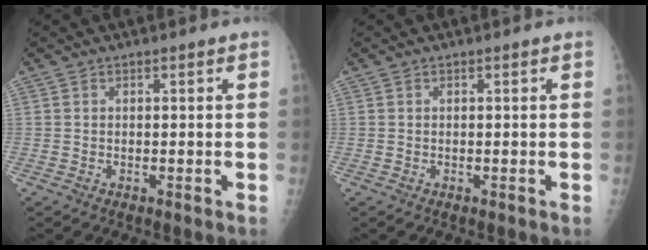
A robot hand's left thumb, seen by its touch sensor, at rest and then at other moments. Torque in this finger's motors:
{"motor_torque": [0.15, 0.15, 0.05, -0.12, 0.00]}